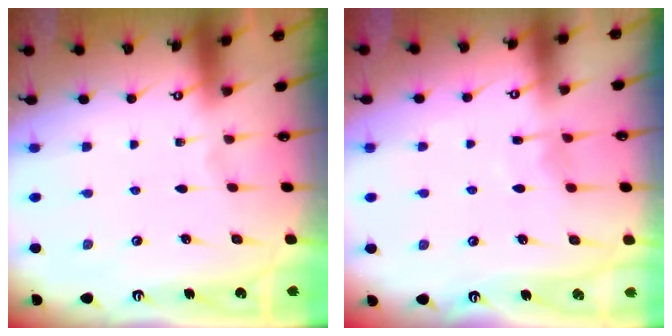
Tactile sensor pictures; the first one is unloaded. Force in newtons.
{"total": 6.0, "press": 6.0, "slide": 0.6}